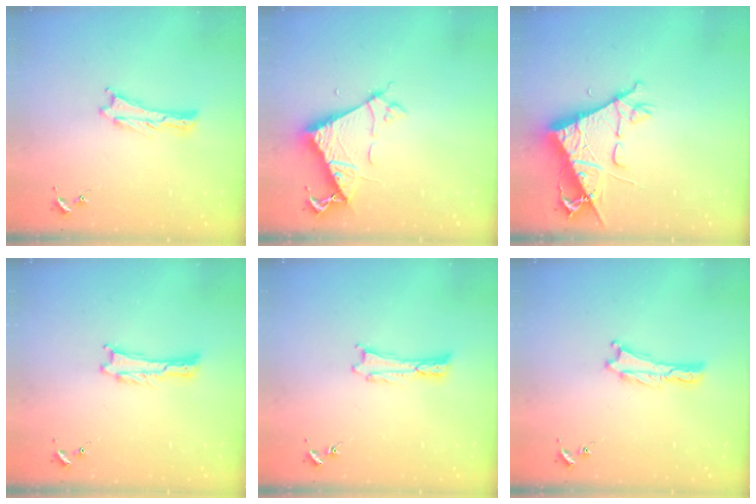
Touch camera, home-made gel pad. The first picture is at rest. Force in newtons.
{"total": 7.0, "press": 6.9, "slide": 0.6}
{"total": 9.7, "press": 9.6, "slide": 1.4}
{"total": 0.0}
{"total": 0.0}
{"total": 0.0}